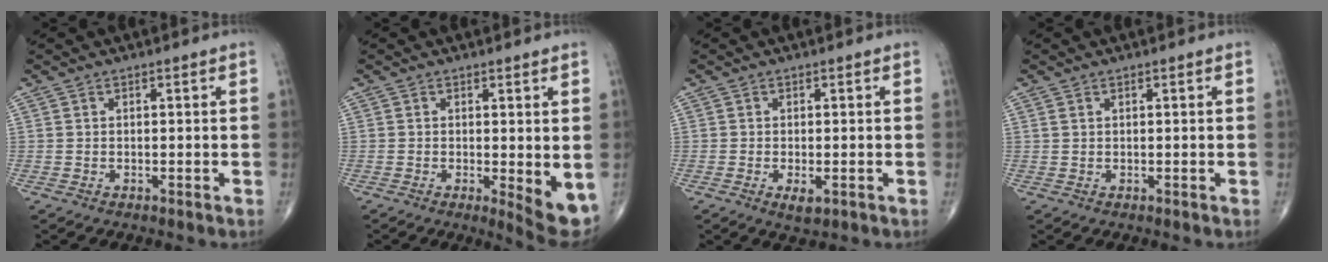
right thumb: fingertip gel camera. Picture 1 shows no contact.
{"total": 6.1, "force": [-0.6, 1.7, 5.8], "torque": [-0.074, -0.017, -0.008]}
{"total": 2.5, "force": [-0.9, 0.9, 2.1], "torque": [-0.036, -0.005, -0.014]}
{"total": 0.5, "force": [0.4, 0.2, 0.2], "torque": [-0.005, 0.008, 0.010]}